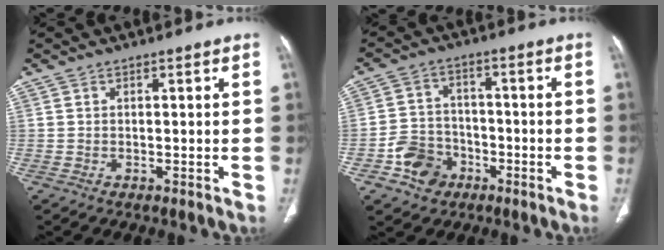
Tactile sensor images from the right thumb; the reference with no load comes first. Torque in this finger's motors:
{"motor_torque": [2.38, 0.59, 0.28, -1.09, 0.03]}